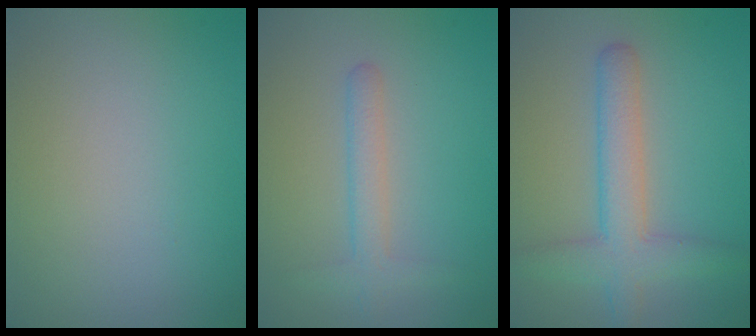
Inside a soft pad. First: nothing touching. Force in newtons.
{"total": 2.2, "press": 2.2, "slide": 0.1}
{"total": 4.5, "press": 4.5, "slide": 0.2}